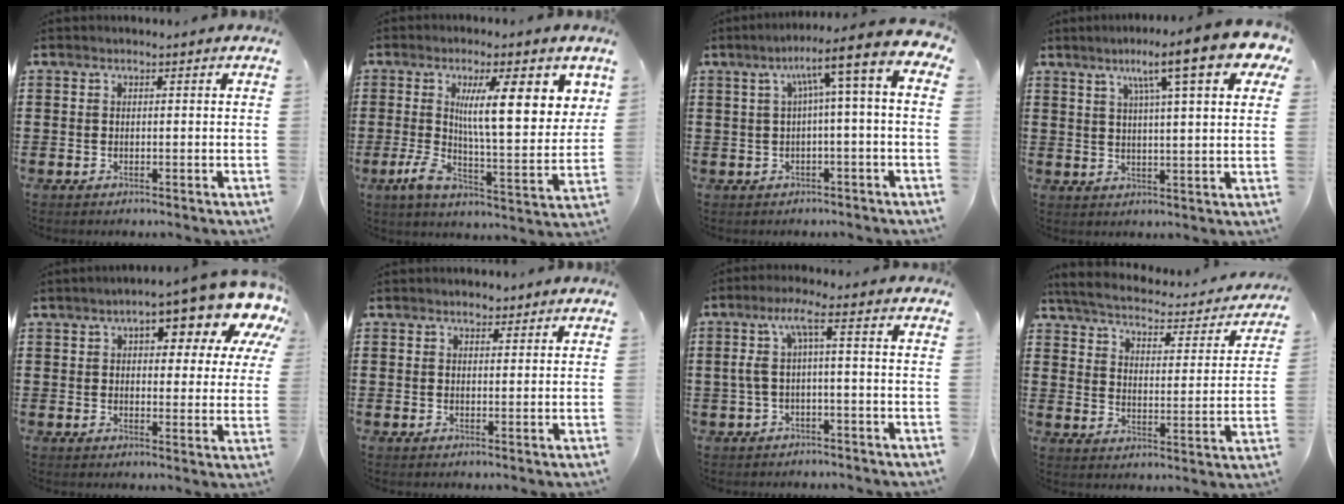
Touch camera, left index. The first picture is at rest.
{"total": 12.7, "force": [4.4, 3.4, 11.4], "torque": [-0.184, -0.016, 0.069]}
{"total": 6.8, "force": [0.9, -0.5, 6.7], "torque": [-0.121, -0.032, -0.002]}
{"total": 12.2, "force": [7.0, 1.5, 9.9], "torque": [-0.175, -0.011, 0.109]}
{"total": 11.3, "force": [7.2, 4.0, 7.7], "torque": [-0.104, -0.043, 0.111]}
{"total": 1.9, "force": [1.6, 0.8, 0.6], "torque": [-0.007, 0.002, 0.028]}
{"total": 4.6, "force": [-0.6, 0.4, 4.6], "torque": [-0.097, 0.005, -0.021]}
{"total": 3.6, "force": [3.4, 0.2, 1.3], "torque": [-0.046, -0.028, 0.051]}